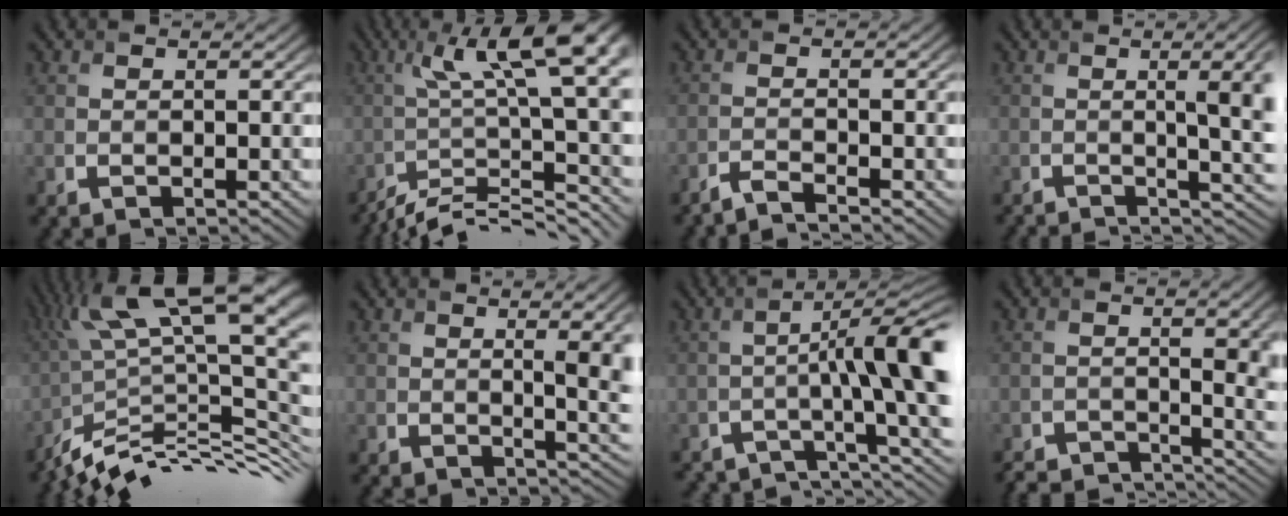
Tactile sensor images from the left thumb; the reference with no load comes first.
{"total": 13.3, "force": [-3.7, 3.4, 12.3], "torque": [-0.196, 0.011, -0.061]}
{"total": 2.5, "force": [-2.2, 0.3, 1.1], "torque": [-0.007, 0.002, -0.056]}
{"total": 9.4, "force": [-1.0, 3.1, 8.8], "torque": [-0.078, 0.005, -0.014]}
{"total": 14.2, "force": [-1.7, 4.1, 13.5], "torque": [-0.219, 0.019, -0.033]}
{"total": 6.9, "force": [1.0, 2.7, 6.3], "torque": [-0.065, 0.007, 0.021]}
{"total": 8.8, "force": [-3.5, 1.2, 7.9], "torque": [-0.099, 0.015, -0.064]}
{"total": 4.7, "force": [-3.1, 1.2, 3.3], "torque": [-0.048, -0.005, -0.053]}